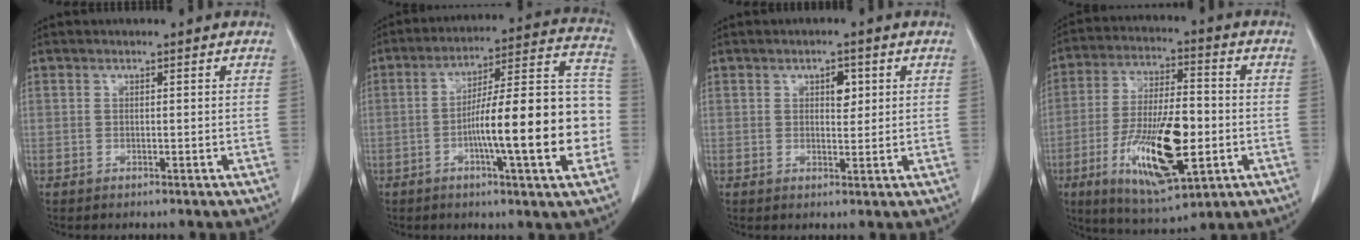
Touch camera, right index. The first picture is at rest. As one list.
[{"total": 19.1, "force": [-4.0, 2.1, 18.5], "torque": [-0.253, 0.026, -0.060]}, {"total": 2.6, "force": [0.9, 1.4, 2.0], "torque": [-0.028, -0.001, 0.014]}, {"total": 17.2, "force": [-4.6, 5.0, 15.8], "torque": [-0.299, -0.012, -0.072]}]